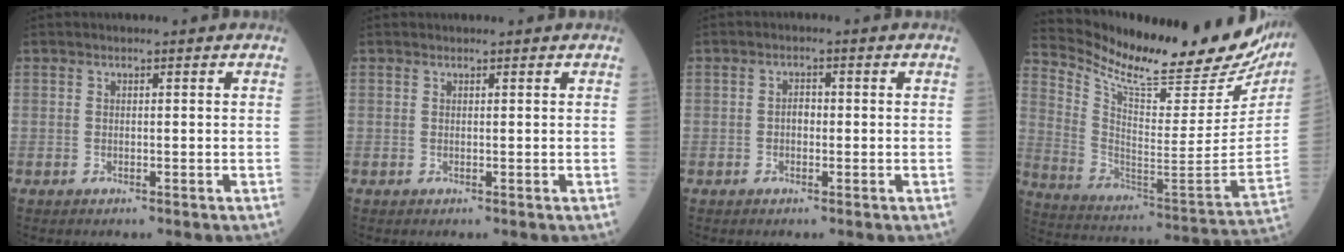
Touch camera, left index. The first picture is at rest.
{"total": 0.9, "force": [0.9, 0.0, 0.1], "torque": [-0.003, 0.005, 0.013]}
{"total": 1.5, "force": [-0.4, 0.9, 1.1], "torque": [-0.016, 0.001, -0.010]}
{"total": 28.8, "force": [25.0, 4.8, 13.4], "torque": [-0.231, -0.082, 0.351]}